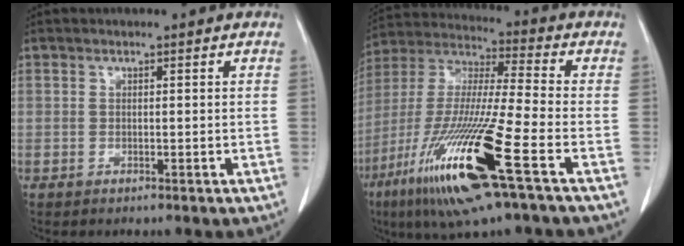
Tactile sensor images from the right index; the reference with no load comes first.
{"total": 20.7, "force": [-9.1, 0.7, 18.5], "torque": [-0.397, -0.047, -0.175]}